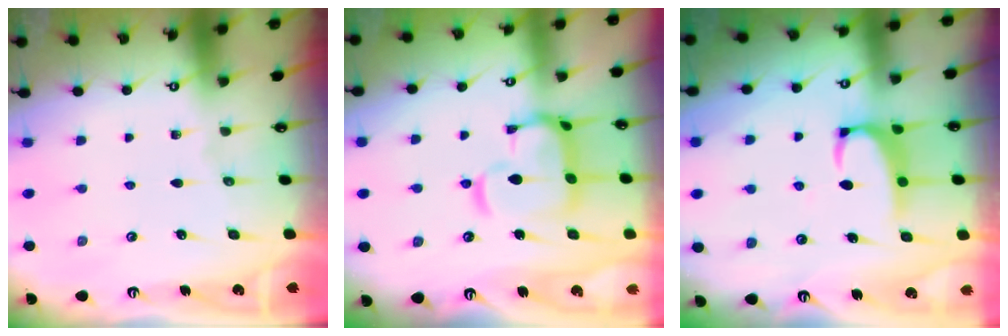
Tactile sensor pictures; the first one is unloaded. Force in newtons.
{"total": 10.0, "press": 9.9, "slide": 1.3}
{"total": 2.6, "press": 2.5, "slide": 0.7}